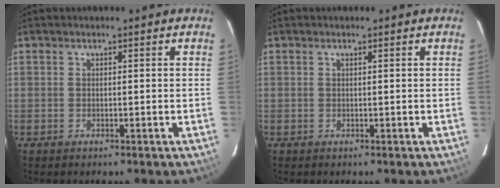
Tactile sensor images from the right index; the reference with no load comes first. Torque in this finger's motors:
{"motor_torque": [-0.08, -0.04, -0.07, -0.01]}